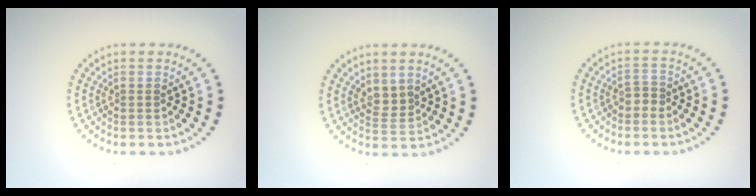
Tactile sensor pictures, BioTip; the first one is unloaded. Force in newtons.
{"total": 1.7, "press": 1.4, "slide": 1.0}
{"total": 1.0, "press": 0.8, "slide": 0.5}